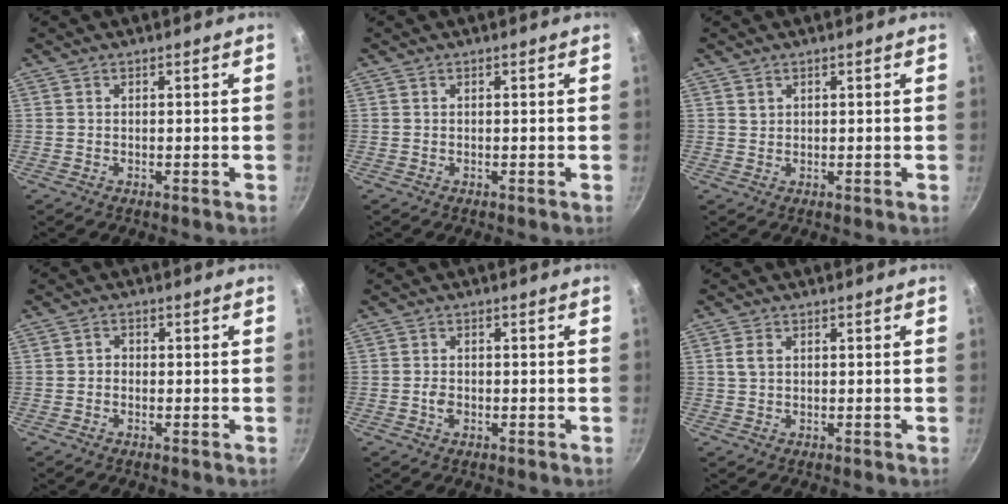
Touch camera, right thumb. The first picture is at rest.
{"total": 0.0}
{"total": 0.9, "force": [0.6, 0.6, 0.2], "torque": [0.001, 0.001, 0.013]}
{"total": 1.6, "force": [-0.4, 1.4, 0.7], "torque": [-0.007, 0.008, -0.010]}
{"total": 2.1, "force": [-0.6, 1.5, 1.3], "torque": [-0.021, 0.008, -0.012]}
{"total": 2.2, "force": [0.6, 1.5, 1.5], "torque": [-0.024, 0.003, 0.011]}